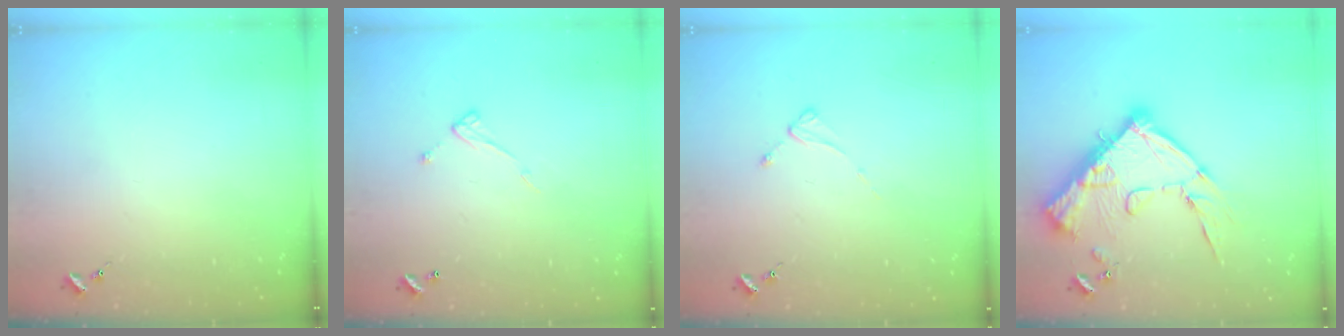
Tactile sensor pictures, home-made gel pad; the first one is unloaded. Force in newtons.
{"total": 7.3, "press": 7.3, "slide": 0.5}
{"total": 2.4, "press": 2.4, "slide": 0.3}
{"total": 20.7, "press": 20.6, "slide": 2.2}